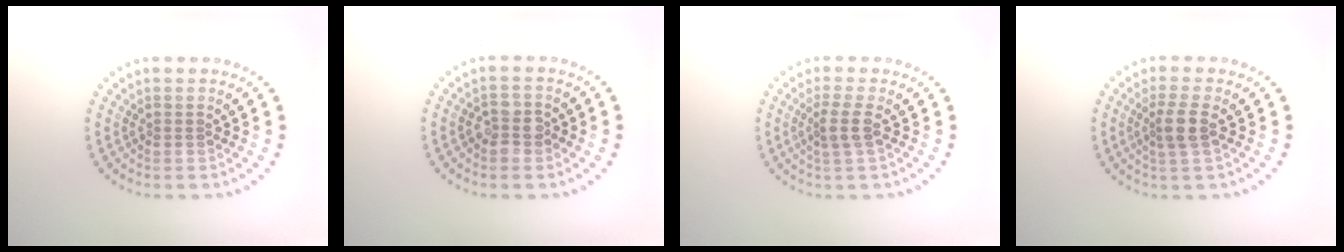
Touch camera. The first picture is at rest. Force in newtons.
{"total": 2.2, "press": 2.1, "slide": 0.7}
{"total": 1.8, "press": 1.5, "slide": 1.0}
{"total": 2.5, "press": 2.0, "slide": 1.4}